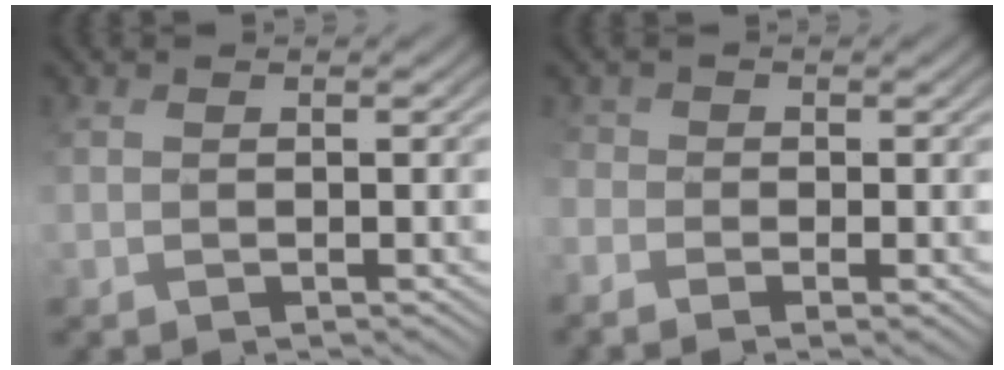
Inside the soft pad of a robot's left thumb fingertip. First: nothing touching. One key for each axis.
{"total": 3.6, "fx": -1.9, "fy": 2.1, "fz": 2.2, "tx": -0.059, "ty": -0.015, "tz": -0.035}